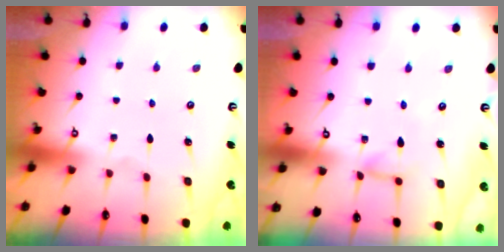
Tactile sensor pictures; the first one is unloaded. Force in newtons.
{"total": 5.9, "press": 5.9, "slide": 0.5}